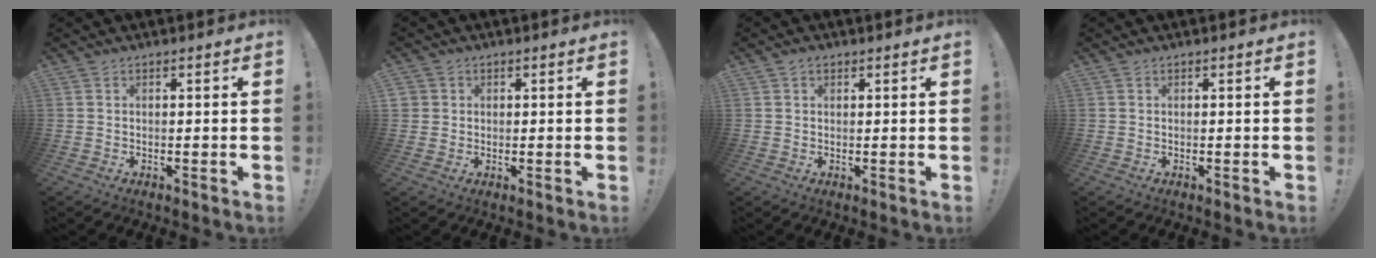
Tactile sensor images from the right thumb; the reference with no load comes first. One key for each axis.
{"total": 2.2, "fx": 0.5, "fy": 2.1, "fz": 0.1, "tx": 0.004, "ty": -0.001, "tz": 0.008}
{"total": 1.2, "fx": 0.8, "fy": 0.7, "fz": 0.6, "tx": -0.005, "ty": -0.002, "tz": 0.015}
{"total": 0.0}